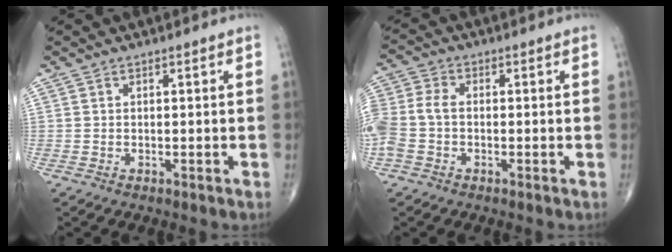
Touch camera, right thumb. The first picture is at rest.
{"total": 8.3, "force": [-1.2, 5.6, 5.9], "torque": [-0.149, 0.020, -0.030]}